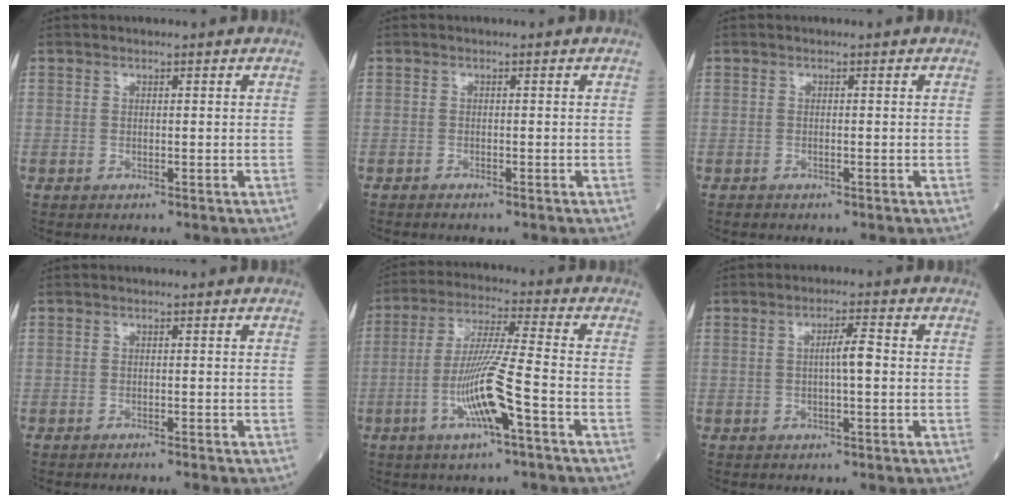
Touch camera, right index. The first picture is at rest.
{"total": 1.0, "force": [-0.9, 0.1, 0.4], "torque": [-0.007, -0.002, -0.012]}
{"total": 0.0}
{"total": 2.1, "force": [-1.9, -0.3, 0.8], "torque": [-0.011, 0.002, -0.023]}
{"total": 11.0, "force": [-3.9, -0.1, 10.3], "torque": [-0.202, -0.003, -0.075]}
{"total": 3.4, "force": [0.0, 0.3, 3.4], "torque": [-0.060, 0.005, -0.002]}